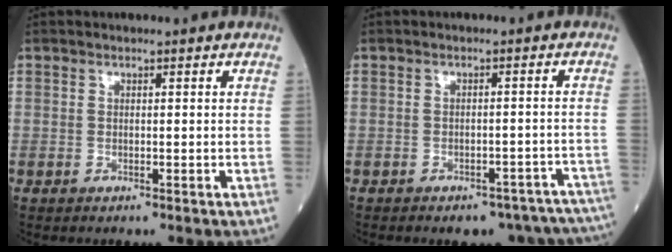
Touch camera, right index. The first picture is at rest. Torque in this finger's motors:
{"motor_torque": [1.02, -1.12, 0.26, 0.07]}